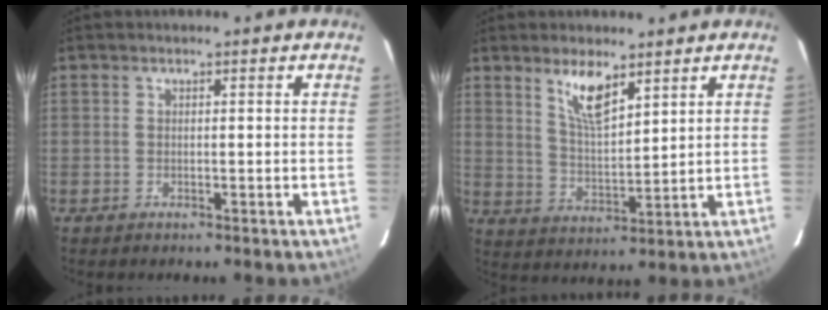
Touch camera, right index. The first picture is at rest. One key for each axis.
{"total": 7.5, "fx": 4.9, "fy": 2.2, "fz": 5.1, "tx": -0.094, "ty": -0.002, "tz": 0.101}